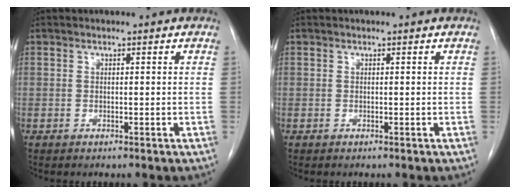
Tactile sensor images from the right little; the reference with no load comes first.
{"total": 0.0}